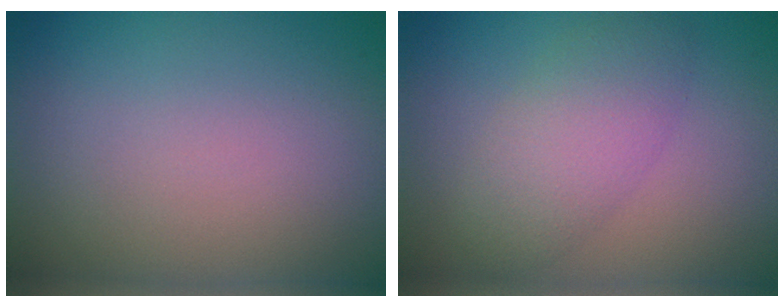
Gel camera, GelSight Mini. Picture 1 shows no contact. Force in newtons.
{"total": 4.1, "press": 4.1, "slide": 0.3}